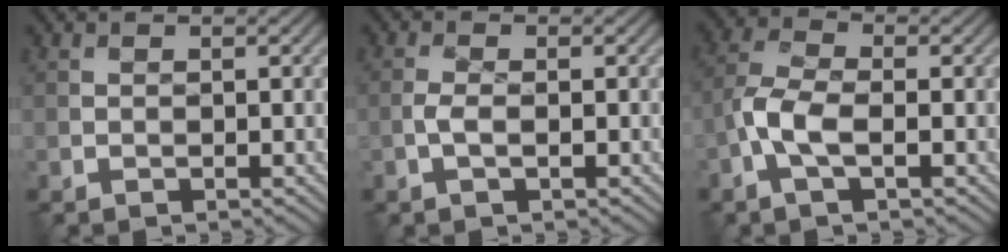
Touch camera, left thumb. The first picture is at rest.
{"total": 2.0, "force": [-0.5, 0.7, 1.8], "torque": [-0.044, 0.003, -0.014]}
{"total": 5.0, "force": [-1.7, 2.1, 4.2], "torque": [-0.102, 0.008, -0.044]}